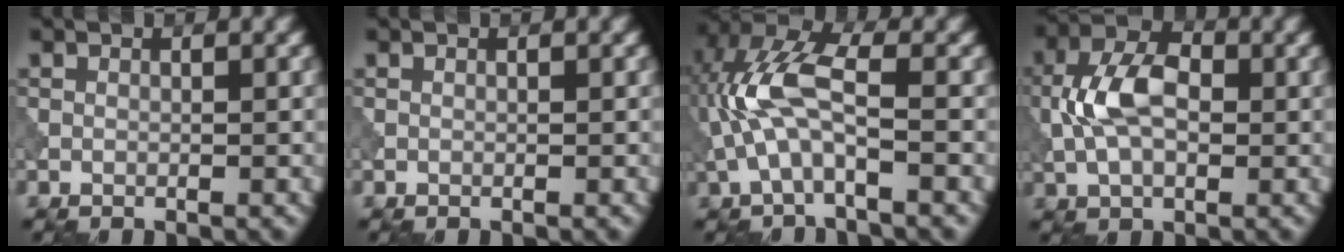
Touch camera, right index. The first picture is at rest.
{"total": 0.0}
{"total": 6.8, "force": [-0.8, 2.5, 6.3], "torque": [-0.152, 0.022, -0.021]}
{"total": 6.5, "force": [0.0, 3.9, 5.2], "torque": [-0.106, 0.010, -0.008]}